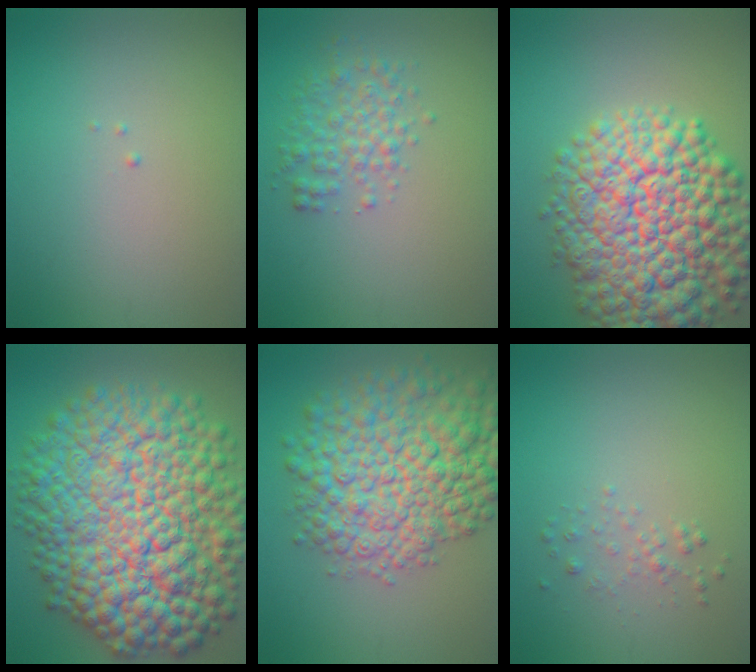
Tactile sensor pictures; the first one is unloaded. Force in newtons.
{"total": 3.0, "press": 3.0, "slide": 0.1}
{"total": 14.4, "press": 14.4, "slide": 0.7}
{"total": 18.0, "press": 18.0, "slide": 0.3}
{"total": 10.9, "press": 10.9, "slide": 0.3}
{"total": 1.0, "press": 1.0, "slide": 0.0}